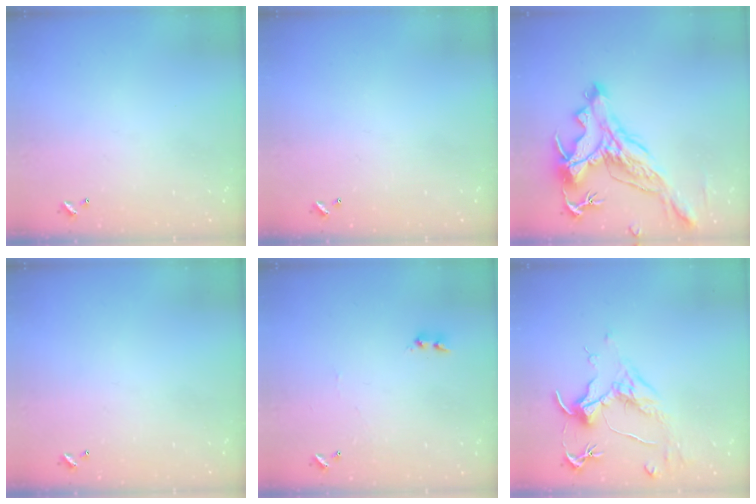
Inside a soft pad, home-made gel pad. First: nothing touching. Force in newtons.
{"total": 0.0}
{"total": 6.8, "press": 6.6, "slide": 1.9}
{"total": 0.0}
{"total": 3.8, "press": 3.8, "slide": 0.5}
{"total": 1.7, "press": 1.5, "slide": 0.9}